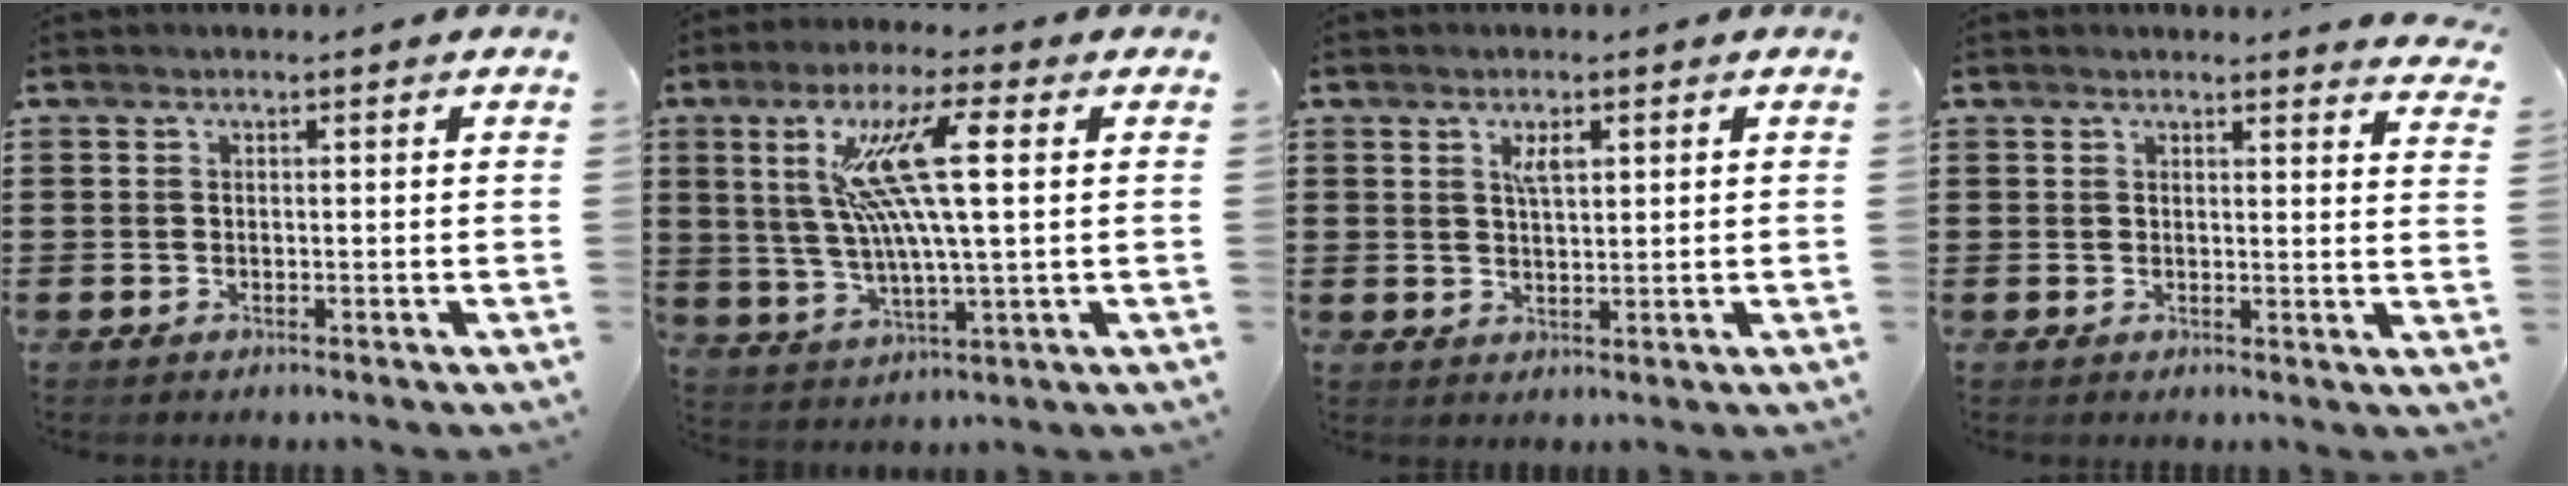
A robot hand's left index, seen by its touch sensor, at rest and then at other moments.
{"total": 13.0, "force": [4.2, 1.9, 12.2], "torque": [-0.259, -0.001, 0.062]}
{"total": 2.6, "force": [1.4, 0.9, 2.1], "torque": [-0.036, 0.000, 0.022]}
{"total": 2.3, "force": [2.3, -0.1, 0.2], "torque": [-0.004, -0.010, 0.042]}